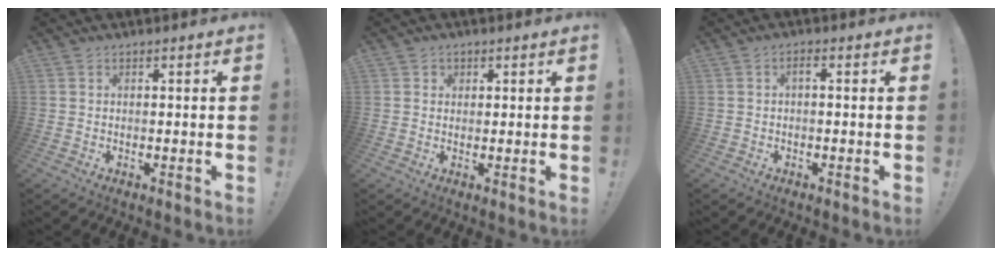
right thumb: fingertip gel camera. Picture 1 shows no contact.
{"total": 1.4, "force": [0.6, 1.3, 0.2], "torque": [-0.003, -0.002, 0.011]}
{"total": 1.6, "force": [-0.5, 0.4, 1.4], "torque": [-0.026, 0.006, -0.011]}